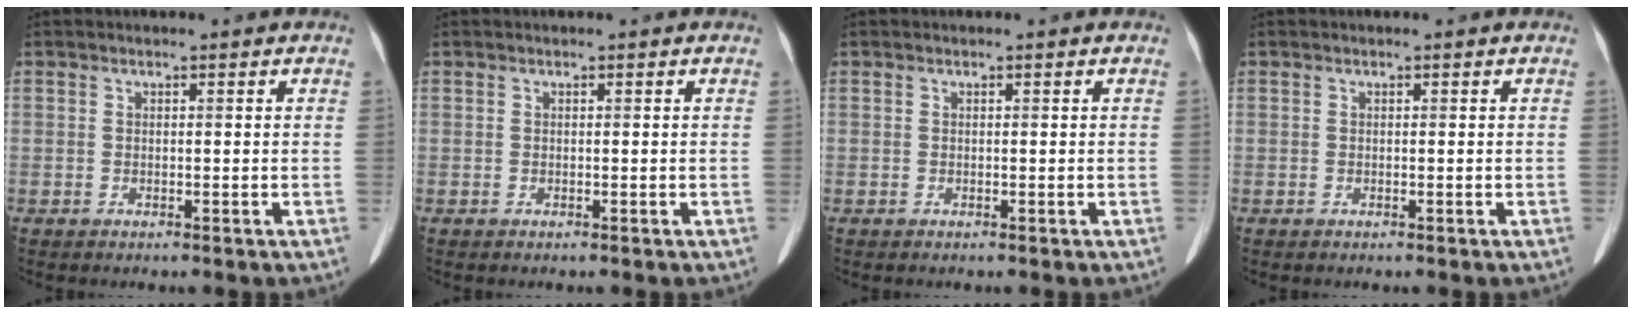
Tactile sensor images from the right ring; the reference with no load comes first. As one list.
[{"total": 0.0}, {"total": 0.0}, {"total": 0.0}]